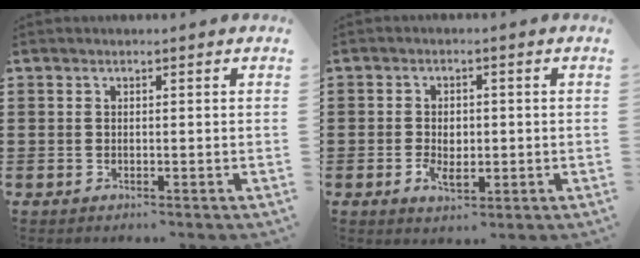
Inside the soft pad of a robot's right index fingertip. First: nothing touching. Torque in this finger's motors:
{"motor_torque": [1.11, 1.03, 0.16, 0.10]}